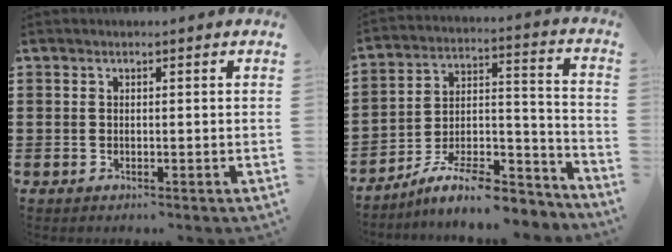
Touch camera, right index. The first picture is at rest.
{"total": 10.5, "force": [-8.8, 2.5, 5.2], "torque": [-0.076, 0.029, -0.165]}